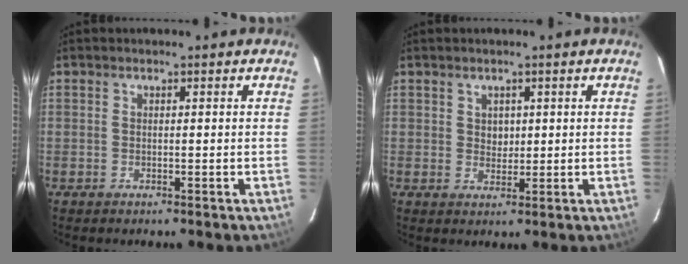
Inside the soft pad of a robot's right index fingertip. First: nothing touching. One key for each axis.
{"total": 2.3, "fx": 0.8, "fy": 2.0, "fz": 0.8, "tx": -0.008, "ty": 0.005, "tz": 0.016}